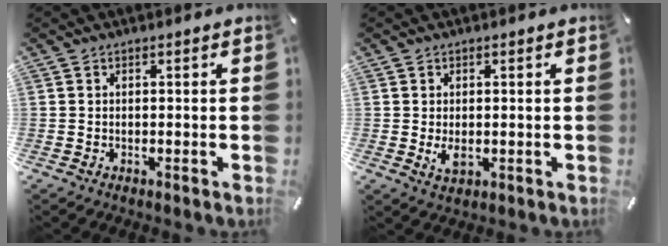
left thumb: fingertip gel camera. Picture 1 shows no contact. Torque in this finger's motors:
{"motor_torque": [0.32, 0.57, -0.04, 0.10, 0.02]}